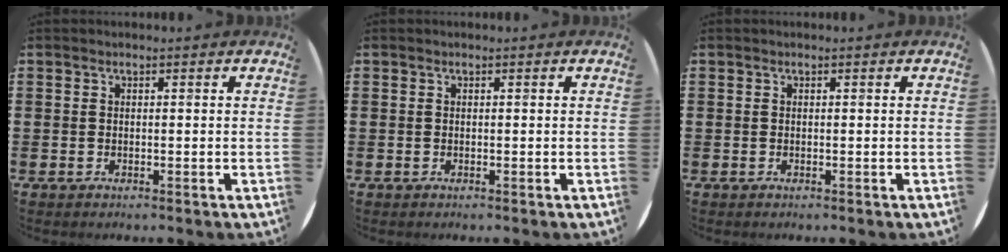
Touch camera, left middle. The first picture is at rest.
{"total": 0.0}
{"total": 0.0}